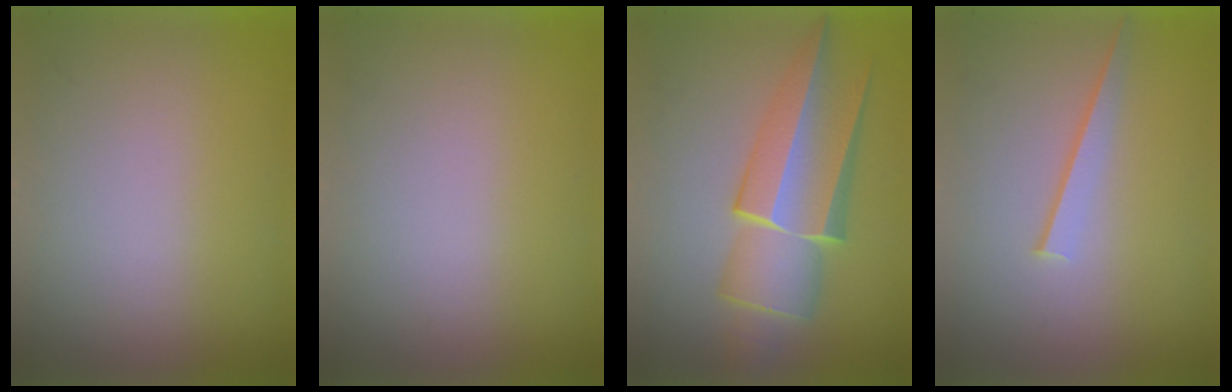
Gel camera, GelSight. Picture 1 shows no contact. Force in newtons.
{"total": 0.0}
{"total": 5.8}
{"total": 1.1}